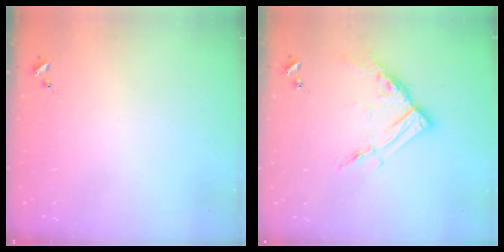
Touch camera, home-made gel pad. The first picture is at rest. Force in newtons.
{"total": 11.9, "press": 11.9, "slide": 0.6}